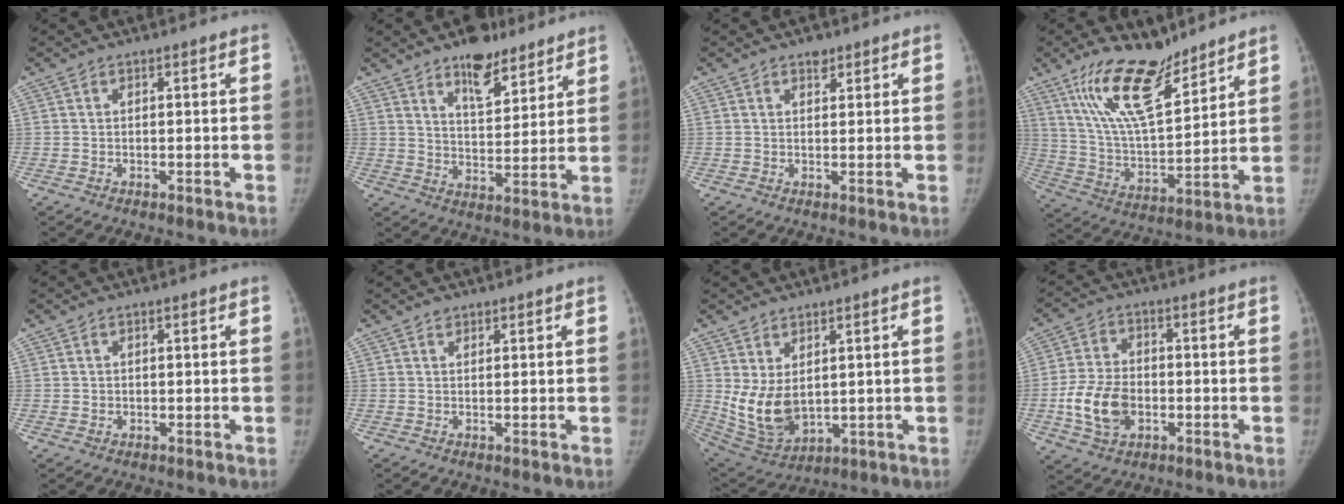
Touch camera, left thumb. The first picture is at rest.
{"total": 11.3, "force": [7.9, 5.1, 6.2], "torque": [-0.064, -0.052, 0.127]}
{"total": 2.1, "force": [1.5, 1.2, 0.9], "torque": [-0.001, -0.007, 0.019]}
{"total": 16.5, "force": [11.8, 5.6, 10.2], "torque": [-0.158, -0.068, 0.227]}
{"total": 0.7, "force": [-0.1, 0.7, 0.1], "torque": [0.004, 0.003, -0.001]}
{"total": 0.7, "force": [0.5, 0.5, 0.1], "torque": [0.007, -0.003, 0.006]}
{"total": 10.0, "force": [1.4, 6.4, 7.6], "torque": [-0.132, -0.021, 0.054]}
{"total": 10.3, "force": [-2.7, 7.1, 6.9], "torque": [-0.121, 0.012, -0.049]}